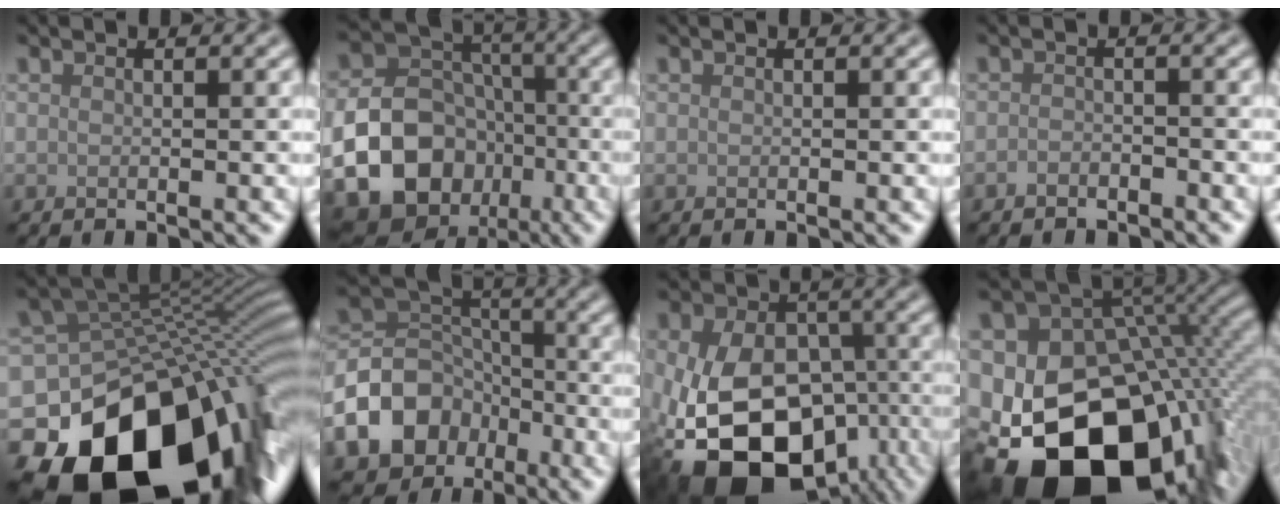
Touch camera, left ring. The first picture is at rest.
{"total": 20.6, "force": [-7.5, 17.5, 7.9], "torque": [-0.176, -0.068, -0.136]}
{"total": 0.0}
{"total": 1.2, "force": [-1.0, 0.5, 0.3], "torque": [-0.003, 0.001, -0.021]}
{"total": 19.4, "force": [-9.5, 12.3, 11.7], "torque": [-0.212, -0.024, -0.152]}
{"total": 10.6, "force": [-5.1, 8.1, 4.4], "torque": [-0.099, -0.001, -0.101]}
{"total": 16.3, "force": [-5.2, 11.0, 10.9], "torque": [-0.190, -0.030, -0.078]}
{"total": 20.1, "force": [-8.1, 13.3, 12.6], "torque": [-0.229, -0.024, -0.123]}